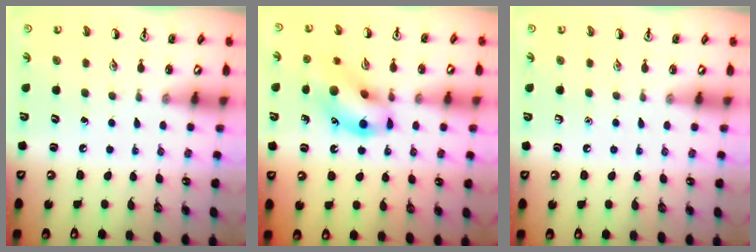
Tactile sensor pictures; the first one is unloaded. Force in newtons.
{"total": 12.6, "press": 12.4, "slide": 2.1}
{"total": 0.0}